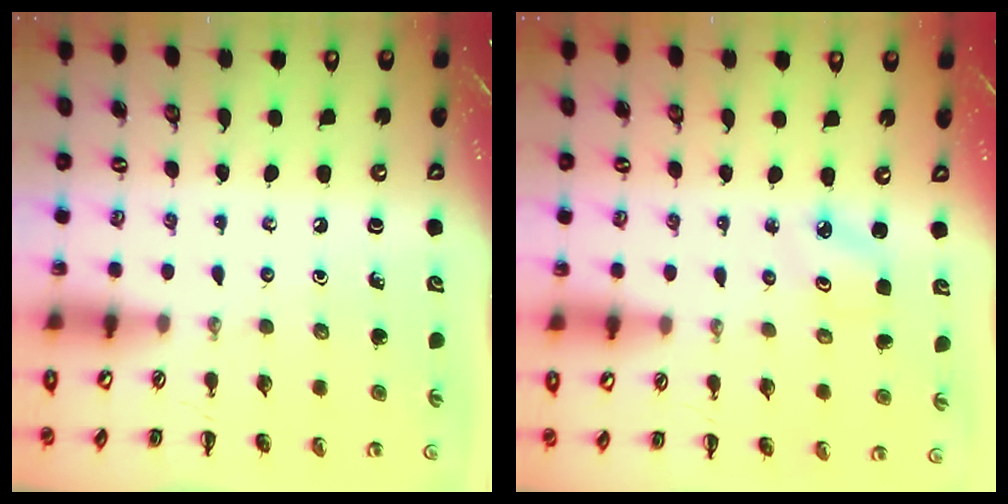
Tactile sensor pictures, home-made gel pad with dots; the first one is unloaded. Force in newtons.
{"total": 2.5, "press": 2.4, "slide": 0.5}